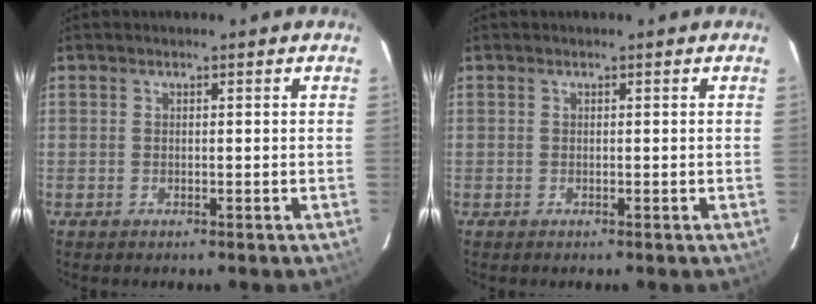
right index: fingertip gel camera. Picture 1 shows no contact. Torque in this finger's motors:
{"motor_torque": [0.00, 0.00, 0.00, 0.00]}